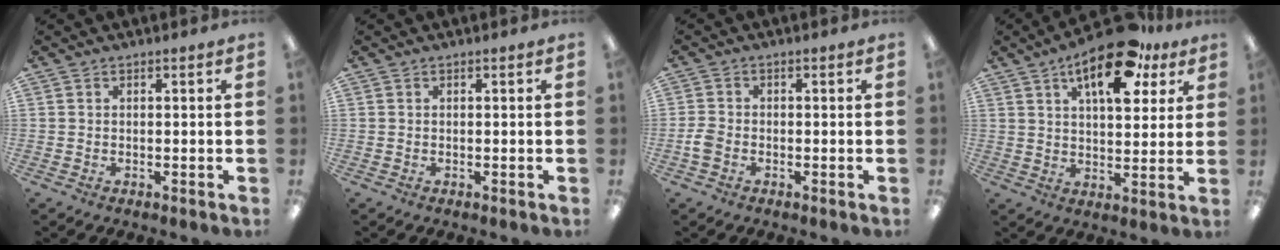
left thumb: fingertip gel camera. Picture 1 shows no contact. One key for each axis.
{"total": 0.0}
{"total": 2.8, "fx": -1.1, "fy": 1.9, "fz": 1.7, "tx": -0.034, "ty": 0.004, "tz": -0.021}
{"total": 16.4, "fx": 9.3, "fy": 6.8, "fz": 11.7, "tx": -0.177, "ty": -0.034, "tz": 0.151}